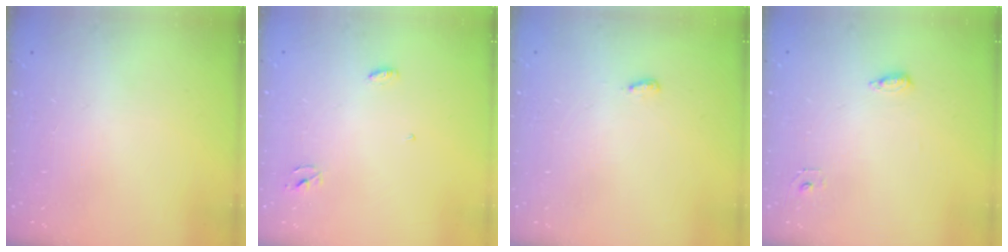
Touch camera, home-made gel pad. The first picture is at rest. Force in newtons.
{"total": 3.3, "press": 3.3, "slide": 0.3}
{"total": 3.2, "press": 3.1, "slide": 0.4}
{"total": 5.4, "press": 5.3, "slide": 1.2}